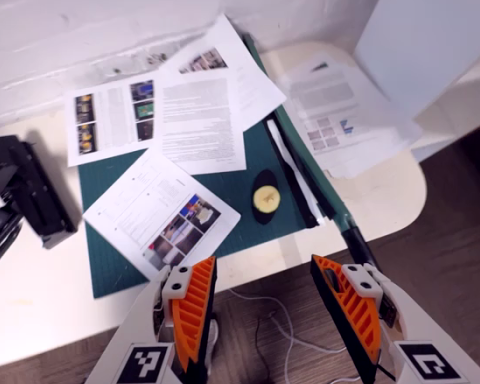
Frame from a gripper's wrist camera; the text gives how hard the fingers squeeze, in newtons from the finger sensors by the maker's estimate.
{"total": 0.7, "left": 1.0, "right": 0.3}